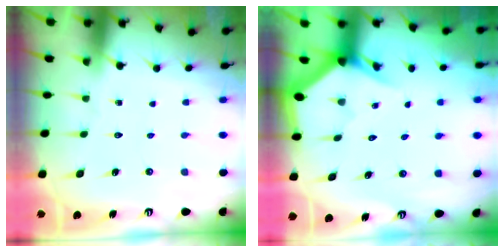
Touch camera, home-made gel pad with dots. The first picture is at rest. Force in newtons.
{"total": 2.8, "press": 2.8, "slide": 0.2}